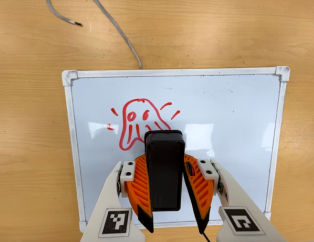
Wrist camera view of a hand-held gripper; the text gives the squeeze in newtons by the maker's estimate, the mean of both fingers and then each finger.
{"total": 7.9, "left": 6.6, "right": 9.1}